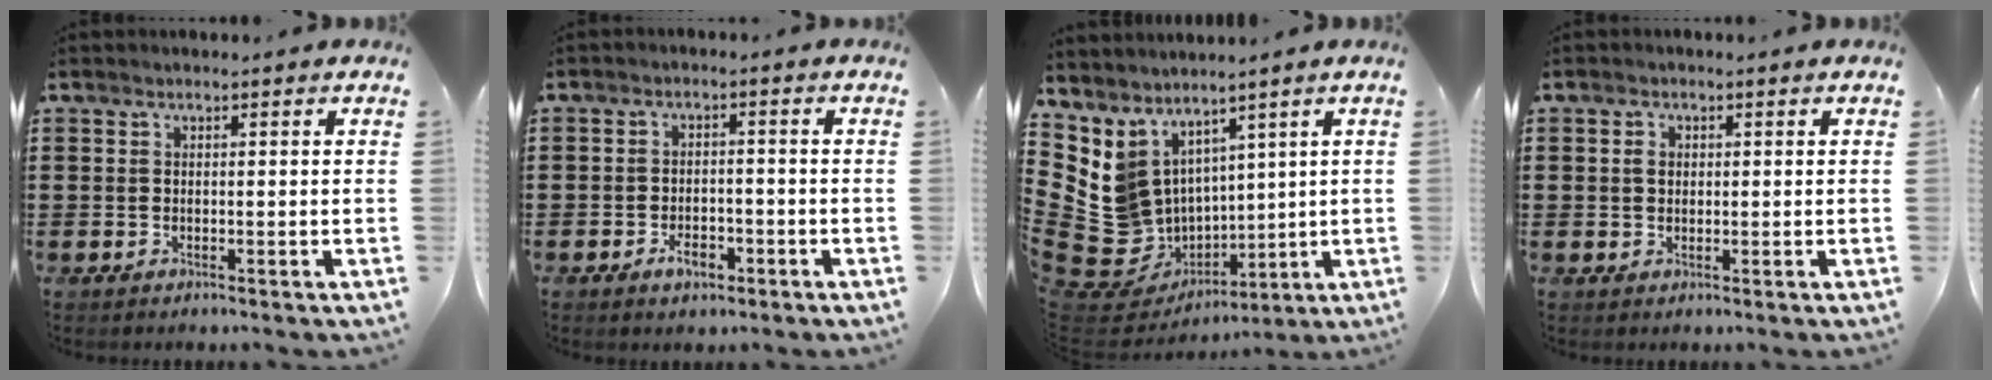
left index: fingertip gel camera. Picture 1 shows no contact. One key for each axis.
{"total": 3.2, "fx": -2.0, "fy": 1.6, "fz": 1.9, "tx": -0.035, "ty": 0.004, "tz": -0.038}
{"total": 10.0, "fx": 0.2, "fy": 9.6, "fz": 3.0, "tx": -0.125, "ty": -0.026, "tz": 0.016}
{"total": 1.6, "fx": 0.4, "fy": 1.3, "fz": 0.8, "tx": -0.011, "ty": 0.003, "tz": 0.006}